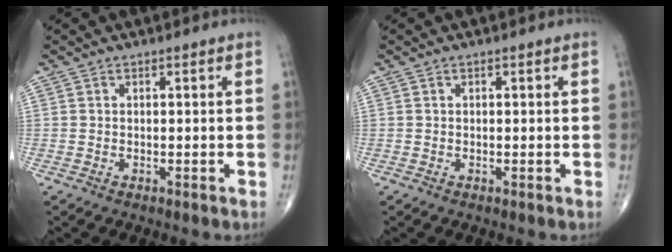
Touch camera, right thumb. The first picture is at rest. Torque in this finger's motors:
{"motor_torque": [-0.34, -0.02, -0.07, 0.12, -0.02]}